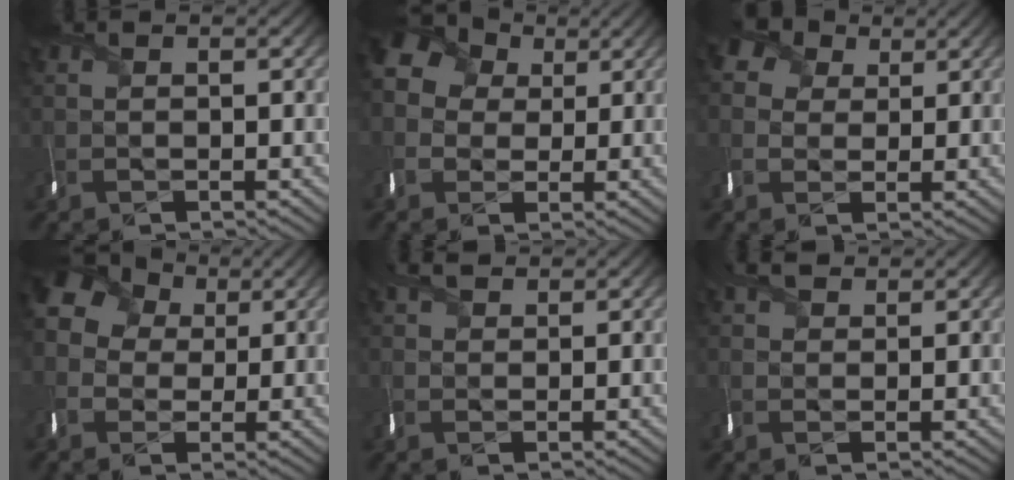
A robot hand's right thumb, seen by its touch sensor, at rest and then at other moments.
{"total": 7.1, "force": [1.5, 6.3, 3.0], "torque": [-0.100, 0.017, 0.014]}
{"total": 4.0, "force": [2.0, 3.4, 0.7], "torque": [-0.035, 0.010, 0.026]}
{"total": 8.4, "force": [1.8, 7.2, 3.9], "torque": [-0.124, 0.017, 0.012]}
{"total": 1.5, "force": [1.3, 0.2, -0.8], "torque": [0.003, 0.006, 0.022]}
{"total": 1.8, "force": [1.6, 0.6, -0.7], "torque": [0.002, 0.005, 0.026]}